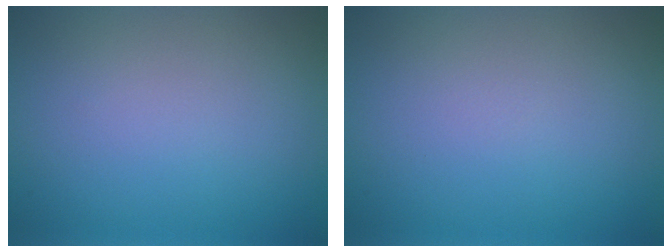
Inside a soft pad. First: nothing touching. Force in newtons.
{"total": 0.0}